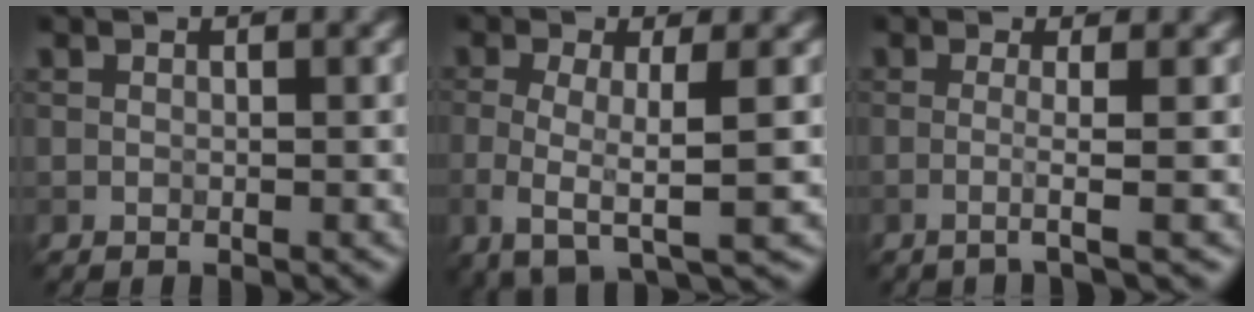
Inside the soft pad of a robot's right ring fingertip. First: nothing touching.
{"total": 4.5, "force": [-0.7, 1.3, 4.3], "torque": [-0.078, -0.010, -0.016]}
{"total": 2.4, "force": [-0.3, 0.5, 2.3], "torque": [-0.037, -0.009, -0.020]}